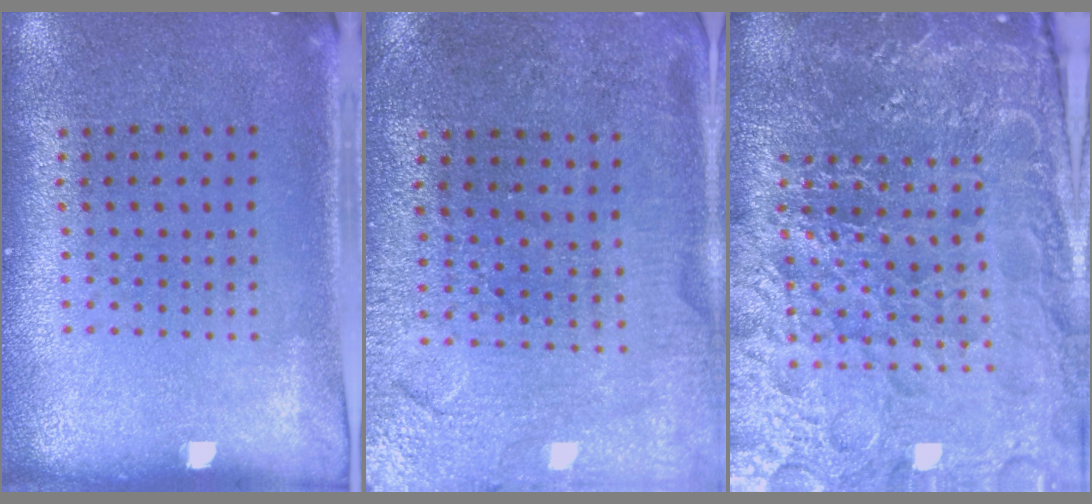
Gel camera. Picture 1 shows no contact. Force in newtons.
{"total": 1.3, "press": 1.3, "slide": 0.1}
{"total": 6.8, "press": 6.0, "slide": 3.2}